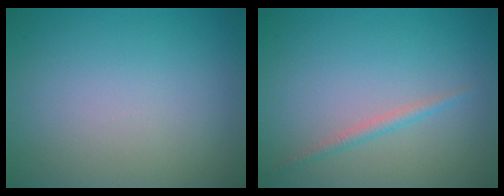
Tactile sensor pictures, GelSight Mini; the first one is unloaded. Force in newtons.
{"total": 1.2, "press": 1.2, "slide": 0.1}